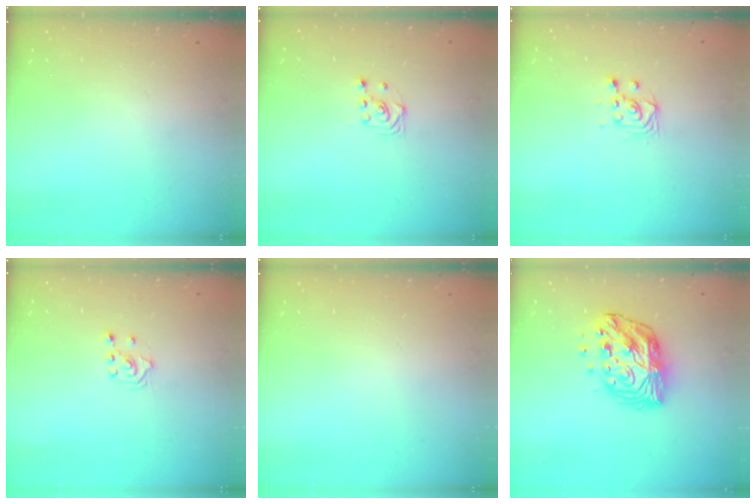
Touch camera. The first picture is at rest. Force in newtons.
{"total": 3.3, "press": 2.9, "slide": 1.5}
{"total": 3.6, "press": 3.5, "slide": 0.8}
{"total": 2.7, "press": 2.6, "slide": 0.8}
{"total": 0.0}
{"total": 14.3, "press": 14.3, "slide": 0.9}